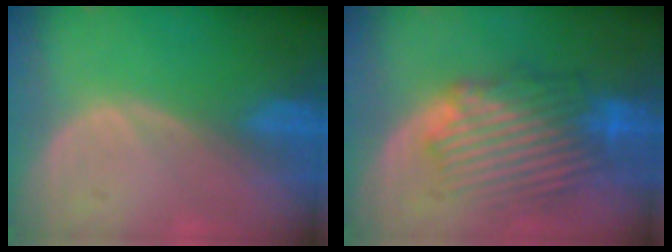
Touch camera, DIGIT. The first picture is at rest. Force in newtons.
{"total": 9.3, "press": 8.8, "slide": 3.0}